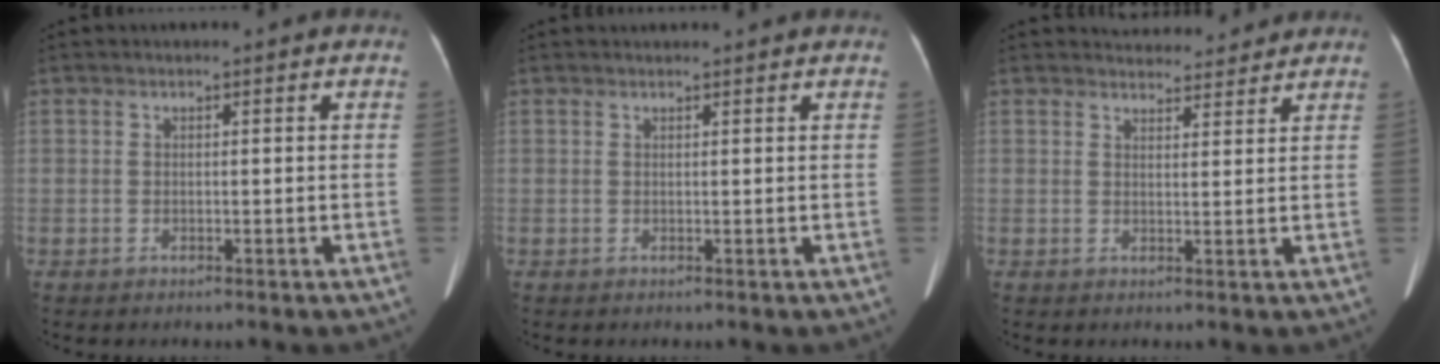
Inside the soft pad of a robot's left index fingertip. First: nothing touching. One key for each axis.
{"total": 3.0, "fx": 2.9, "fy": 0.1, "fz": 0.7, "tx": -0.008, "ty": 0.022, "tz": 0.036}
{"total": 5.4, "fx": 5.1, "fy": 1.6, "fz": 0.1, "tx": 0.002, "ty": 0.004, "tz": 0.058}